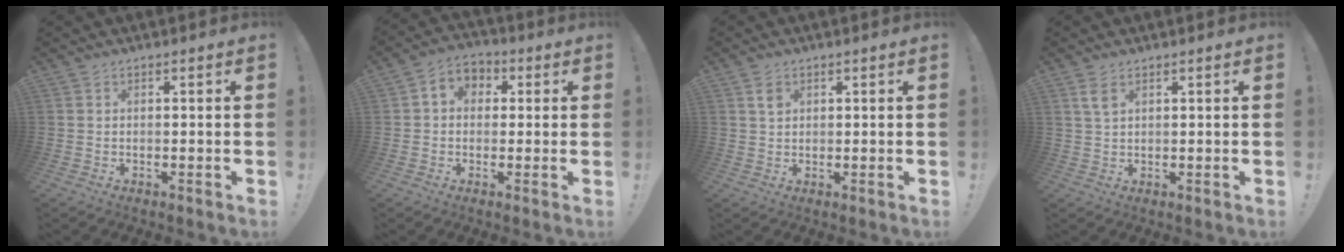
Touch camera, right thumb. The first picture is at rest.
{"total": 6.1, "force": [0.3, 5.2, 3.1], "torque": [-0.044, 0.009, 0.010]}
{"total": 3.4, "force": [1.6, 2.8, 1.1], "torque": [0.000, -0.008, 0.027]}
{"total": 3.8, "force": [2.0, 1.8, 2.7], "torque": [-0.045, -0.005, 0.035]}